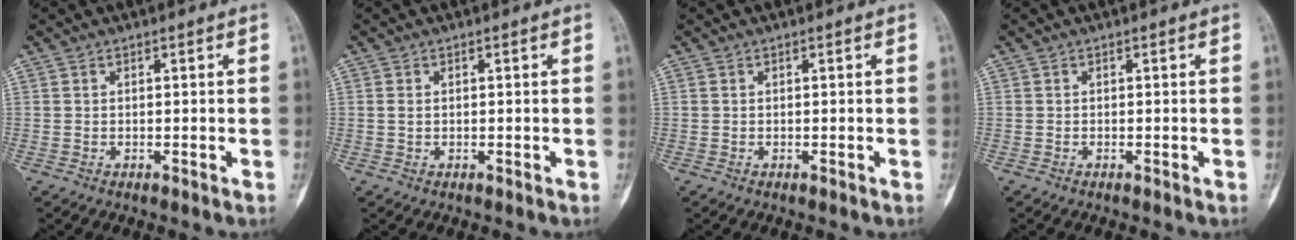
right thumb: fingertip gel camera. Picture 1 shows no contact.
{"total": 0.7, "force": [0.1, 0.5, 0.5], "torque": [-0.007, 0.002, 0.000]}
{"total": 0.0}
{"total": 0.0}